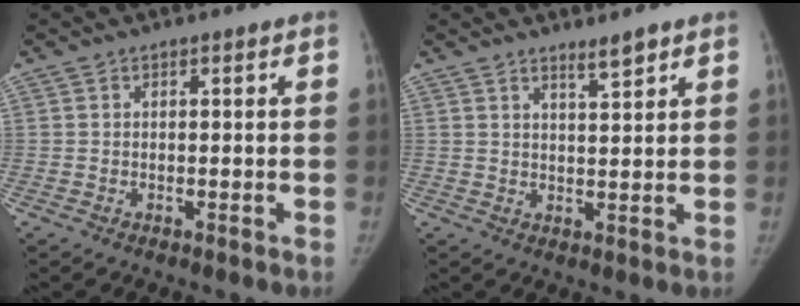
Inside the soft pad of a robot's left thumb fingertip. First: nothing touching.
{"total": 3.1, "force": [2.5, 0.3, 1.8], "torque": [-0.024, -0.024, 0.043]}